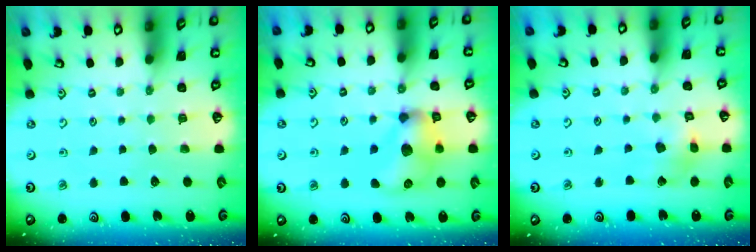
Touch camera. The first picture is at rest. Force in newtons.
{"total": 16.0, "press": 15.9, "slide": 1.1}
{"total": 7.8, "press": 7.7, "slide": 1.0}